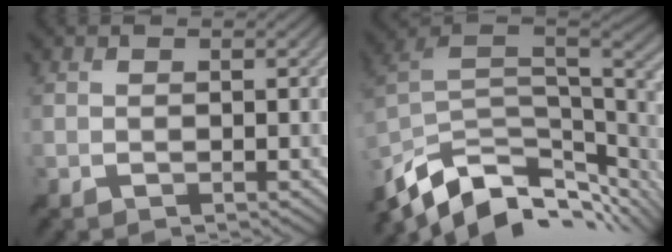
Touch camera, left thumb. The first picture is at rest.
{"total": 13.2, "force": [-7.4, 6.1, 9.1], "torque": [-0.223, -0.022, -0.118]}